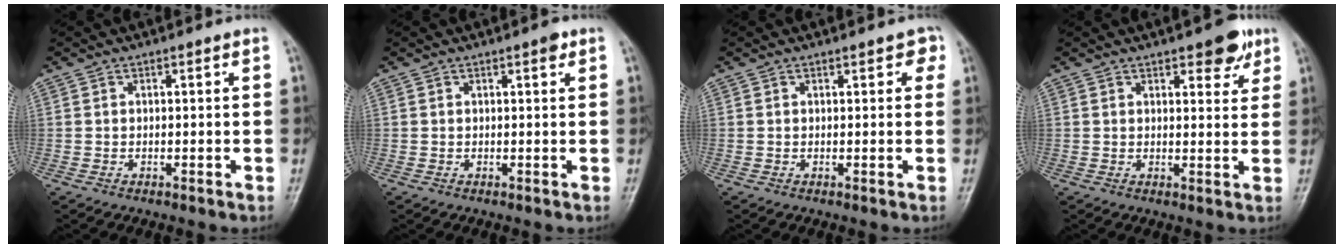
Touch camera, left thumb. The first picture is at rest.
{"total": 1.3, "force": [0.8, 0.4, 0.9], "torque": [-0.011, -0.001, 0.008]}
{"total": 2.2, "force": [1.1, 1.2, 1.5], "torque": [-0.001, 0.000, 0.009]}
{"total": 5.5, "force": [3.4, 2.4, 3.6], "torque": [-0.025, -0.016, 0.040]}